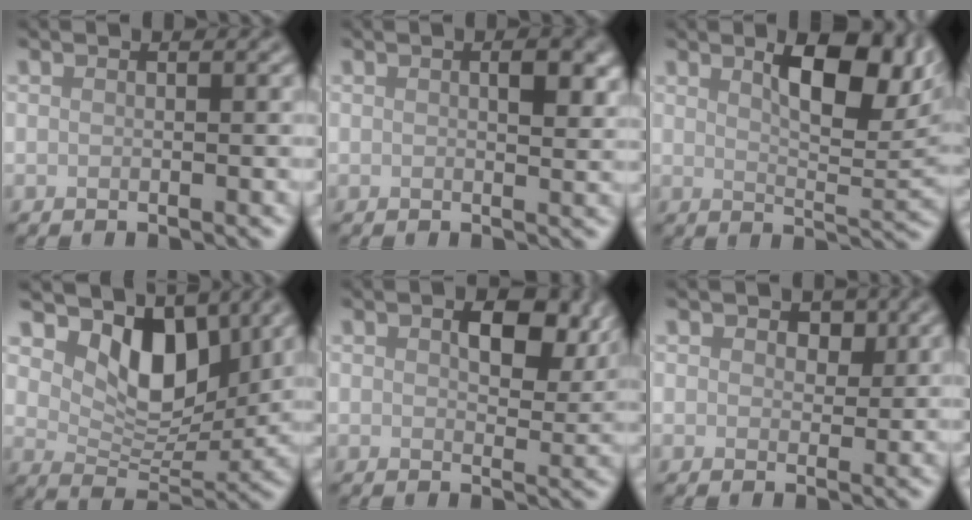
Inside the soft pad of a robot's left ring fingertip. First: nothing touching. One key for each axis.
{"total": 2.6, "fx": 0.8, "fy": 1.0, "fz": 2.2, "tx": -0.029, "ty": -0.002, "tz": 0.014}
{"total": 8.8, "fx": 3.2, "fy": 3.3, "fz": 7.5, "tx": -0.112, "ty": 0.000, "tz": 0.051}
{"total": 7.1, "fx": 3.5, "fy": 4.1, "fz": 4.6, "tx": -0.075, "ty": -0.016, "tz": 0.052}
{"total": 5.9, "fx": 2.2, "fy": 3.2, "fz": 4.4, "tx": -0.065, "ty": -0.005, "tz": 0.034}
{"total": 2.1, "fx": 1.0, "fy": 1.4, "fz": 1.1, "tx": -0.018, "ty": -0.003, "tz": 0.014}